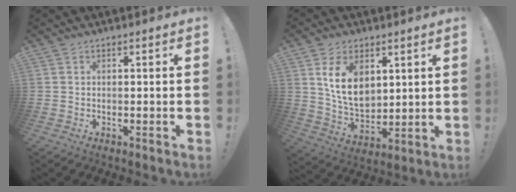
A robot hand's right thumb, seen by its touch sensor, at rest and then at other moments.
{"total": 12.3, "force": [5.0, 8.1, 7.7], "torque": [-0.142, -0.027, 0.092]}